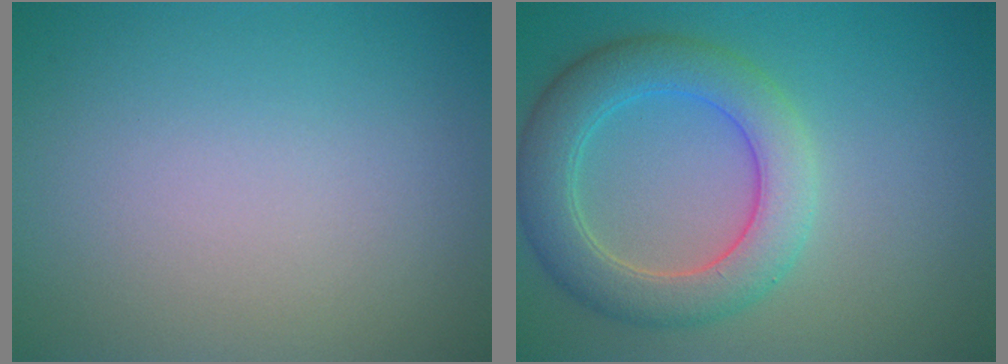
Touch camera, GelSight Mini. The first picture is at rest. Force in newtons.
{"total": 5.9, "press": 5.9, "slide": 0.4}